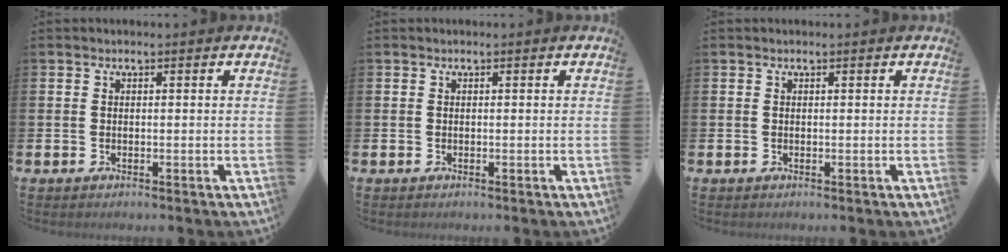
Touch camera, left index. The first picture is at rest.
{"total": 0.0}
{"total": 0.0}